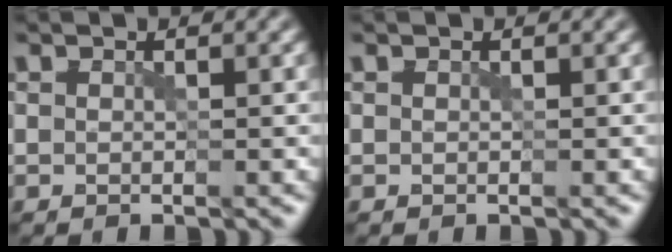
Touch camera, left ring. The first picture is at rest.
{"total": 0.0}